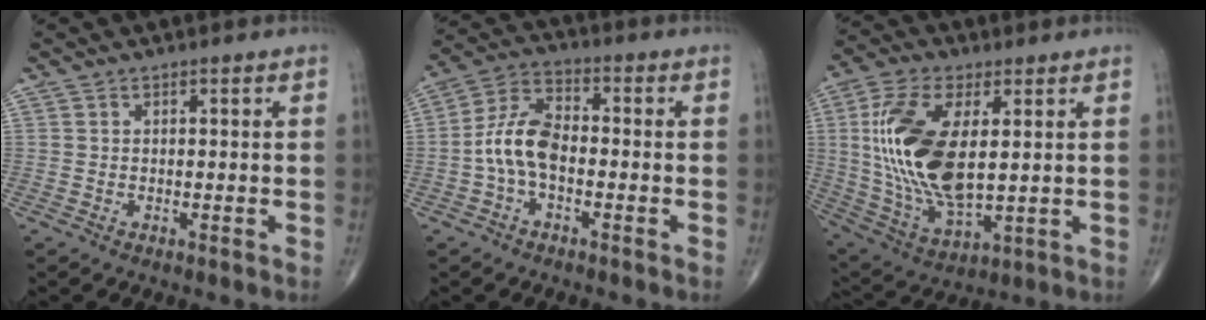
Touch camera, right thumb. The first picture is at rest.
{"total": 9.0, "force": [-1.8, 5.0, 7.2], "torque": [-0.143, 0.035, -0.043]}
{"total": 19.9, "force": [2.8, 9.5, 17.2], "torque": [-0.352, -0.019, 0.059]}